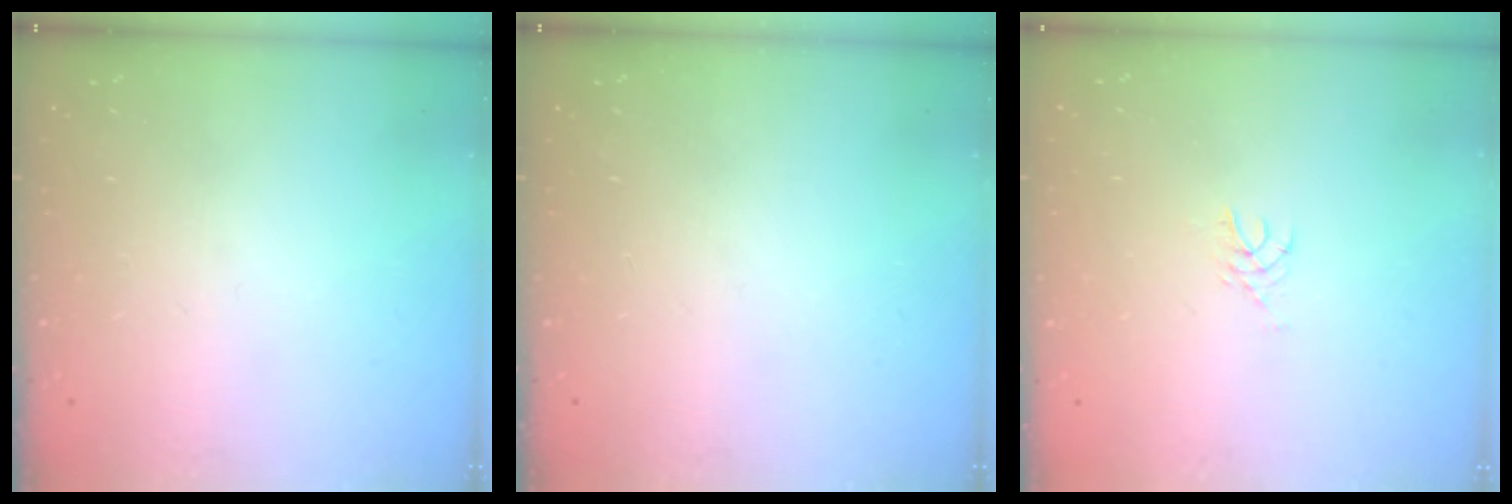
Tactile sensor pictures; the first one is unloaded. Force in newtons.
{"total": 0.0}
{"total": 3.3, "press": 3.3, "slide": 0.4}